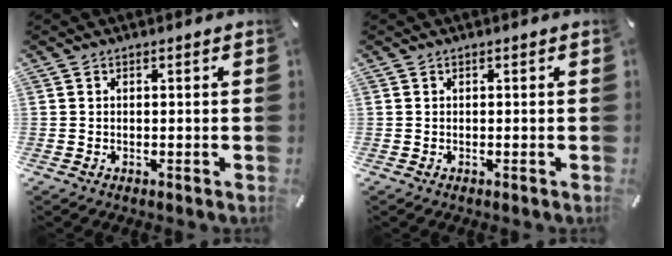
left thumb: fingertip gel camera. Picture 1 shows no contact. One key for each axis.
{"total": 0.0}